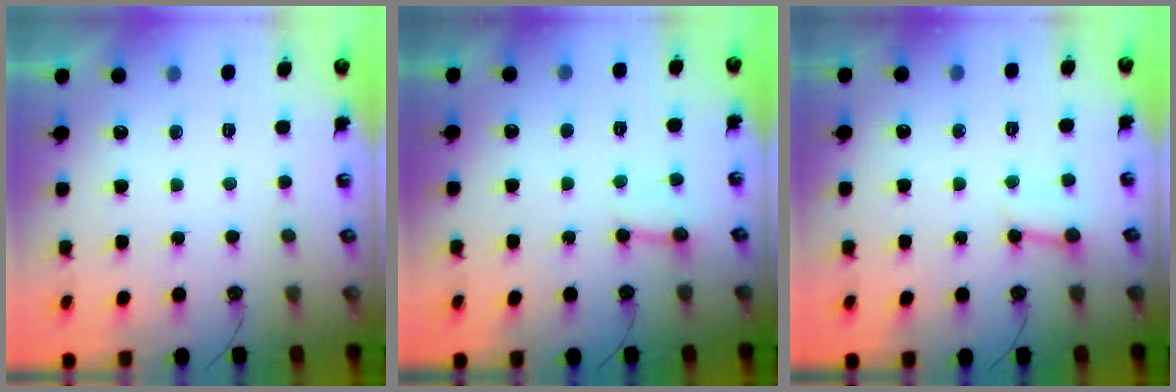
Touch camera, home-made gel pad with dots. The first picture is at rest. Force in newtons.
{"total": 3.9, "press": 3.9, "slide": 0.5}
{"total": 2.9, "press": 2.9, "slide": 0.4}